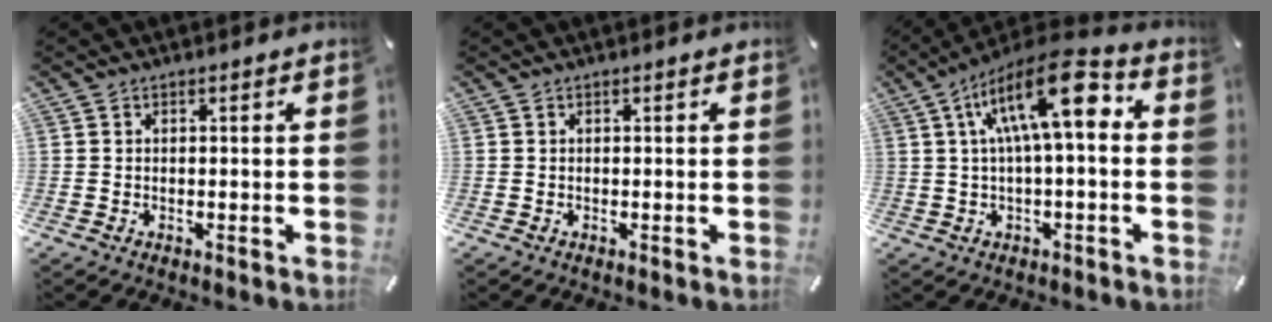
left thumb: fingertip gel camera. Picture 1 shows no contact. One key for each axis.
{"total": 0.0}
{"total": 17.3, "fx": 4.3, "fy": 6.4, "fz": 15.5, "tx": -0.263, "ty": -0.011, "tz": 0.065}